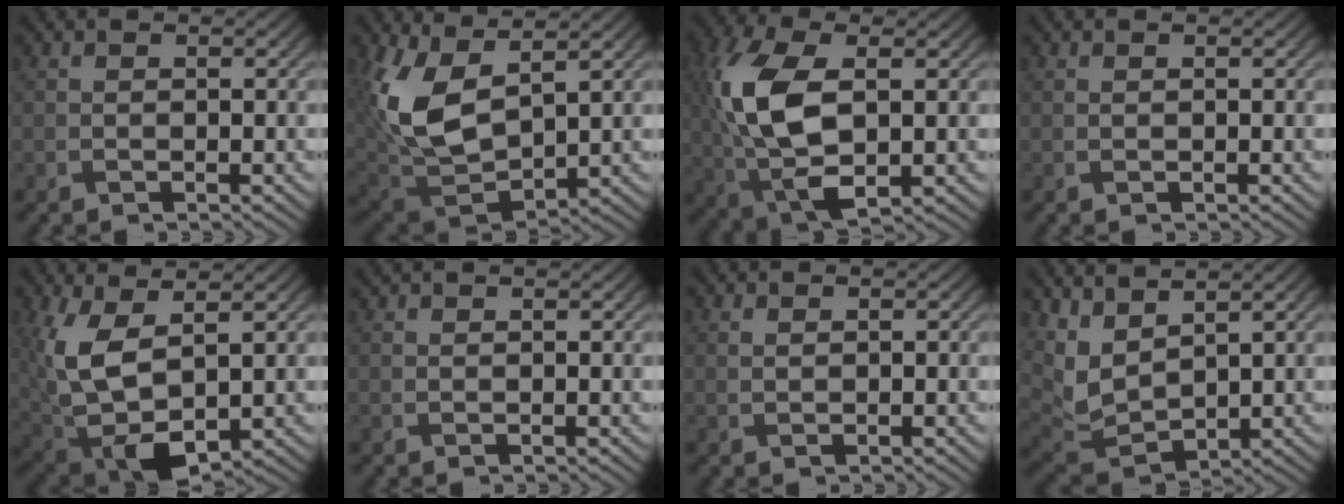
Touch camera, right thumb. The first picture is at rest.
{"total": 12.6, "force": [4.3, 6.8, 9.7], "torque": [-0.246, -0.005, 0.092]}
{"total": 12.7, "force": [1.0, 6.6, 10.8], "torque": [-0.267, 0.004, 0.020]}
{"total": 0.0}
{"total": 11.9, "force": [2.1, 6.3, 9.9], "torque": [-0.236, -0.010, 0.045]}
{"total": 0.9, "force": [0.8, 0.0, 0.3], "torque": [-0.012, 0.001, 0.013]}
{"total": 0.7, "force": [0.5, 0.3, 0.4], "torque": [-0.013, -0.001, 0.013]}
{"total": 7.0, "force": [4.0, 3.2, 4.8], "torque": [-0.132, -0.005, 0.085]}